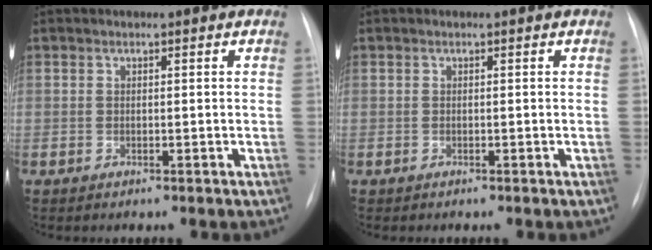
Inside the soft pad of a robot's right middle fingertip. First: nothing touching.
{"total": 0.0}